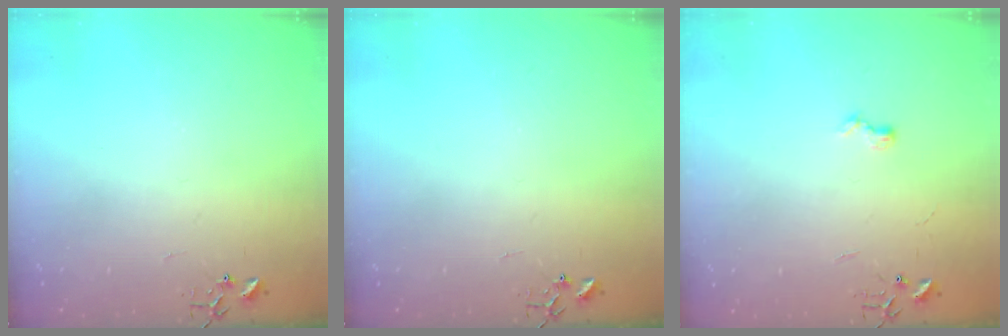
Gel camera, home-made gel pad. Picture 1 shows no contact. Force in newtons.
{"total": 0.0}
{"total": 6.0, "press": 6.0, "slide": 0.7}